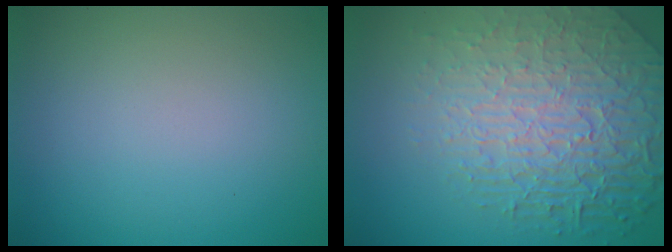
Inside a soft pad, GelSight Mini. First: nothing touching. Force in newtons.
{"total": 9.0, "press": 6.1, "slide": 6.6}